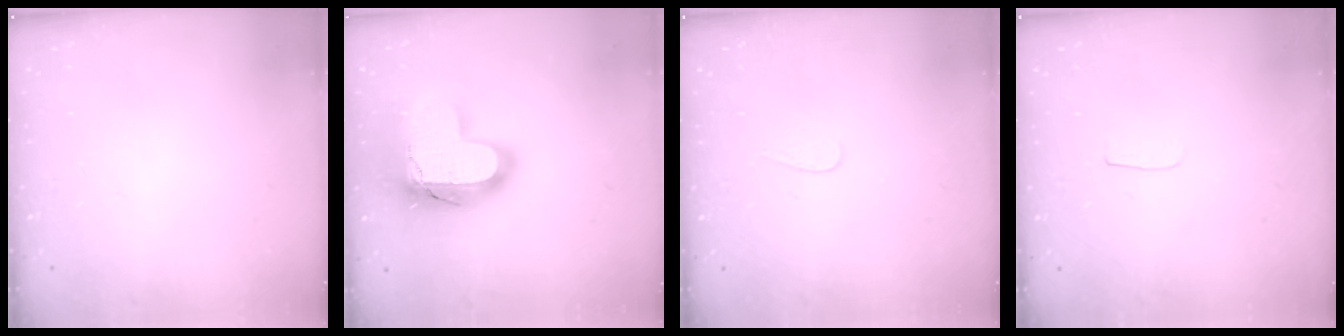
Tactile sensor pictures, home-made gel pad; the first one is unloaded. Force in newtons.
{"total": 22.3, "press": 22.3, "slide": 1.5}
{"total": 3.5, "press": 3.5, "slide": 0.3}
{"total": 3.3, "press": 3.3, "slide": 0.3}